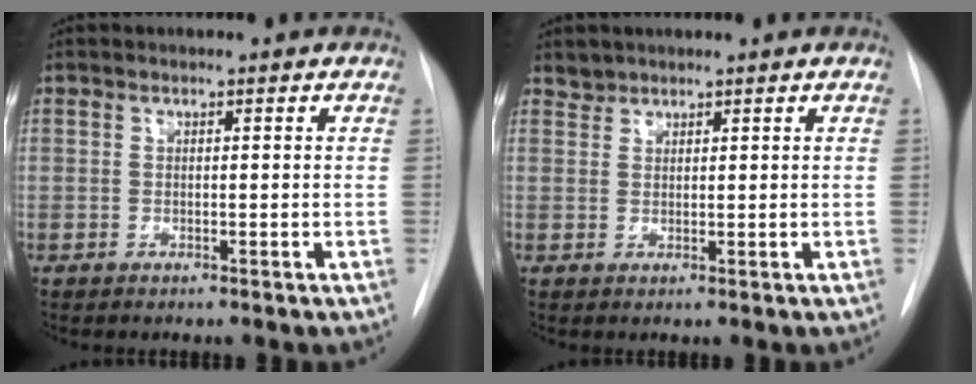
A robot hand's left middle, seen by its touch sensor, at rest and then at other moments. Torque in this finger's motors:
{"motor_torque": [-0.09, -0.25, -0.04, -0.02]}